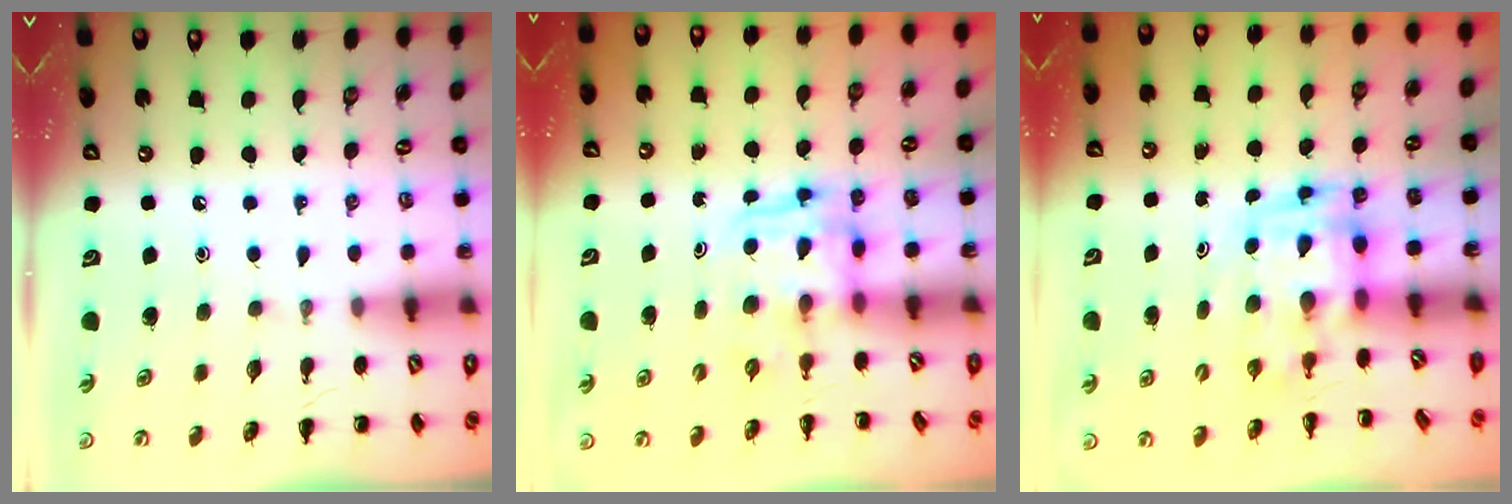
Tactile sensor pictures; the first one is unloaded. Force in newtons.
{"total": 3.5, "press": 3.5, "slide": 0.3}
{"total": 3.8, "press": 3.7, "slide": 0.7}